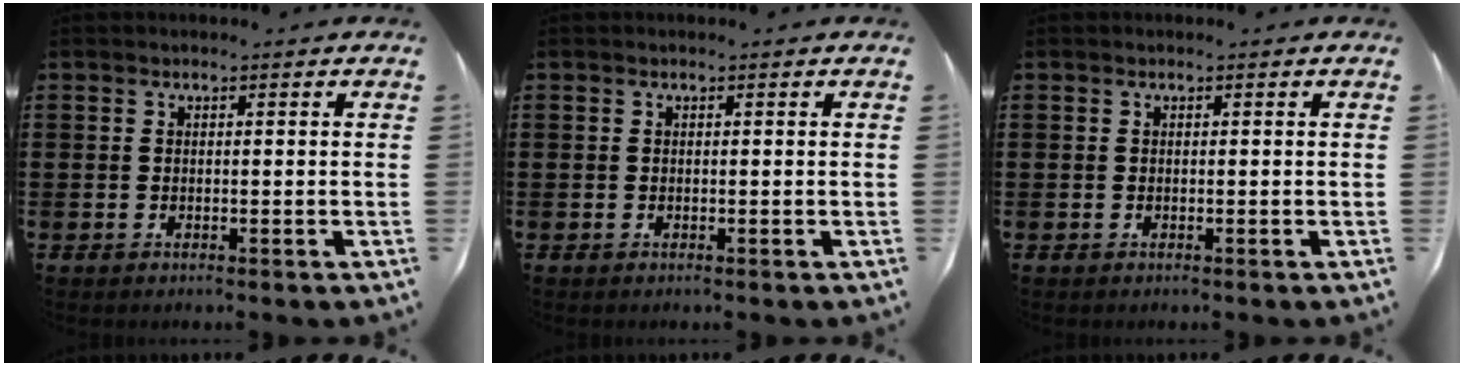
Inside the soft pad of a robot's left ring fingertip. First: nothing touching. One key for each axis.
{"total": 0.0}
{"total": 0.0}